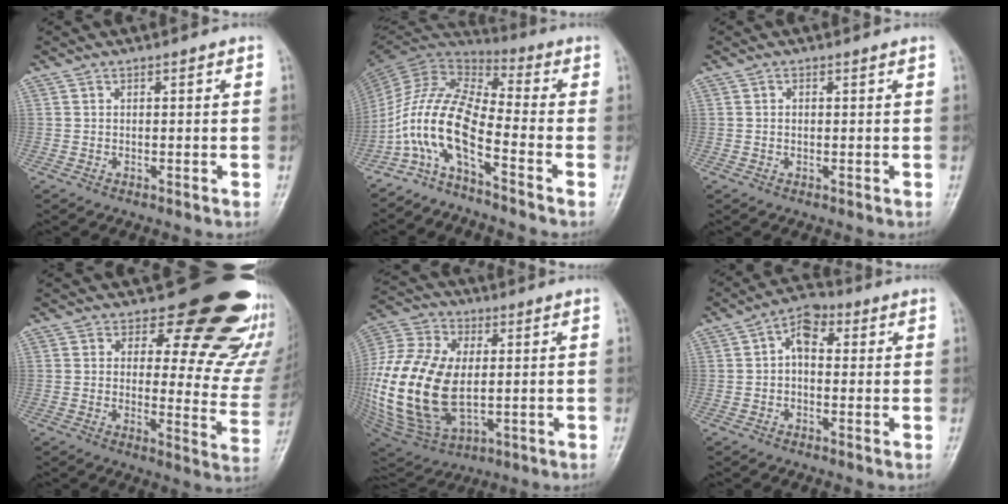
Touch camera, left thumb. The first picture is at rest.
{"total": 11.6, "force": [-6.0, 3.1, 9.5], "torque": [-0.206, 0.070, -0.133]}
{"total": 0.9, "force": [0.2, 0.4, 0.7], "torque": [-0.014, 0.003, 0.005]}
{"total": 20.9, "force": [16.5, 8.6, 9.5], "torque": [-0.071, -0.129, 0.186]}
{"total": 26.1, "force": [0.0, 15.3, 21.1], "torque": [-0.471, -0.017, 0.015]}
{"total": 6.0, "force": [1.4, 3.9, 4.3], "torque": [-0.055, 0.016, 0.011]}